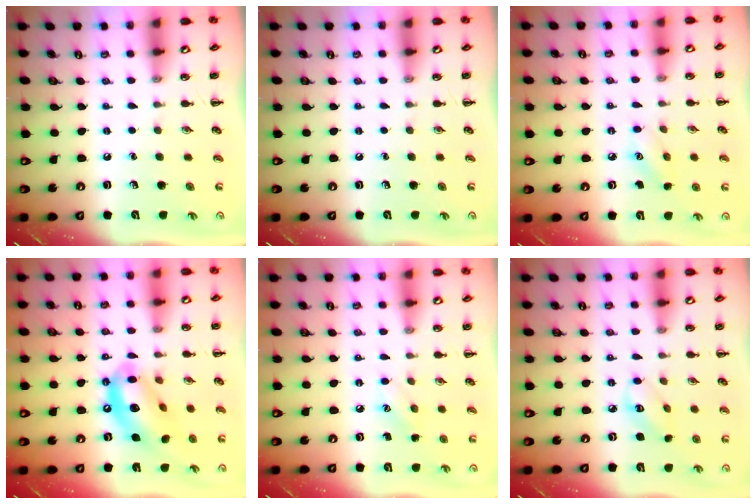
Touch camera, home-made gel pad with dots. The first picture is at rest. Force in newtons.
{"total": 0.0}
{"total": 6.0, "press": 5.8, "slide": 1.6}
{"total": 15.7, "press": 15.2, "slide": 3.7}
{"total": 7.3, "press": 7.1, "slide": 1.8}
{"total": 3.7, "press": 3.6, "slide": 0.6}